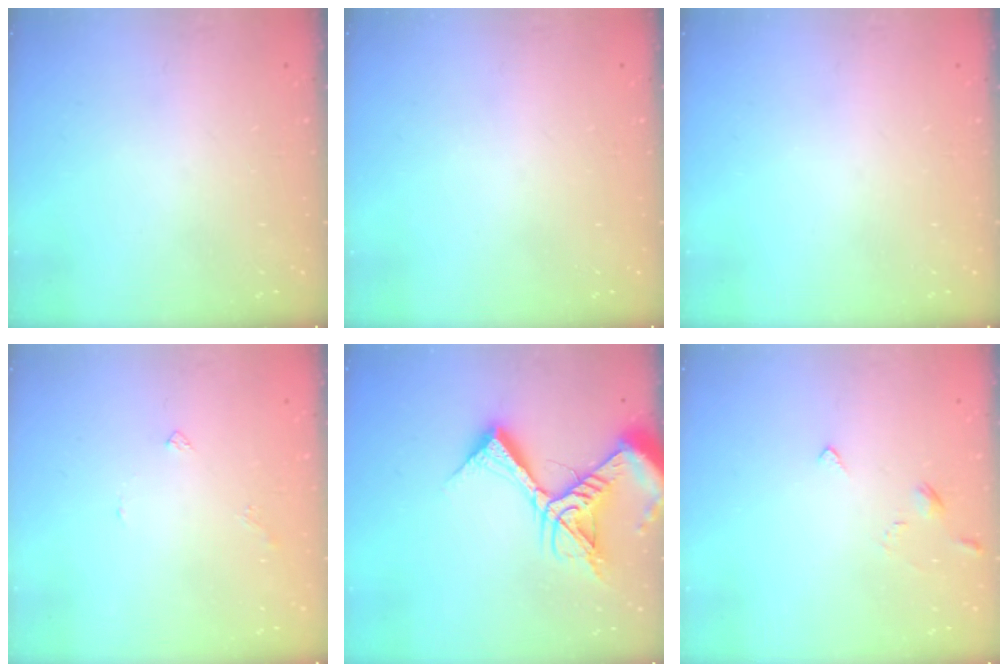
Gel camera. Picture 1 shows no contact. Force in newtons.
{"total": 0.0}
{"total": 0.0}
{"total": 3.5, "press": 3.5, "slide": 0.5}
{"total": 16.4, "press": 16.4, "slide": 0.9}
{"total": 3.2, "press": 3.1, "slide": 0.6}